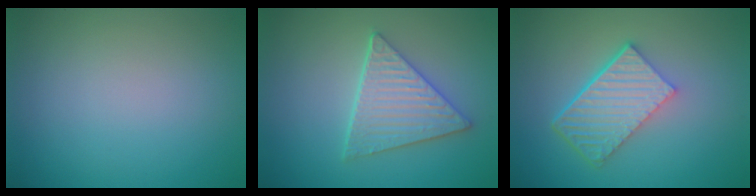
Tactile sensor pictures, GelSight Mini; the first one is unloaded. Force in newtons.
{"total": 4.5, "press": 3.9, "slide": 2.1}
{"total": 6.2, "press": 4.2, "slide": 4.5}